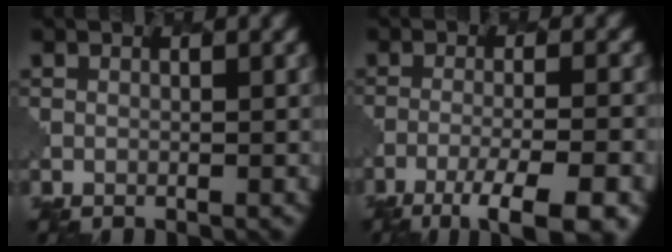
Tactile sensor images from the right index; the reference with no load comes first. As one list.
[{"total": 8.0, "force": [-5.2, 1.6, 5.8], "torque": [-0.089, -0.003, -0.079]}]